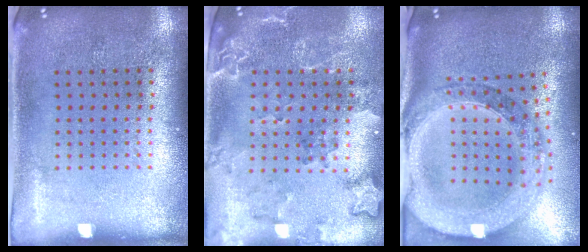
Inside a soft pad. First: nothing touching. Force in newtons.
{"total": 2.2, "press": 1.9, "slide": 1.1}
{"total": 2.6, "press": 2.3, "slide": 1.2}